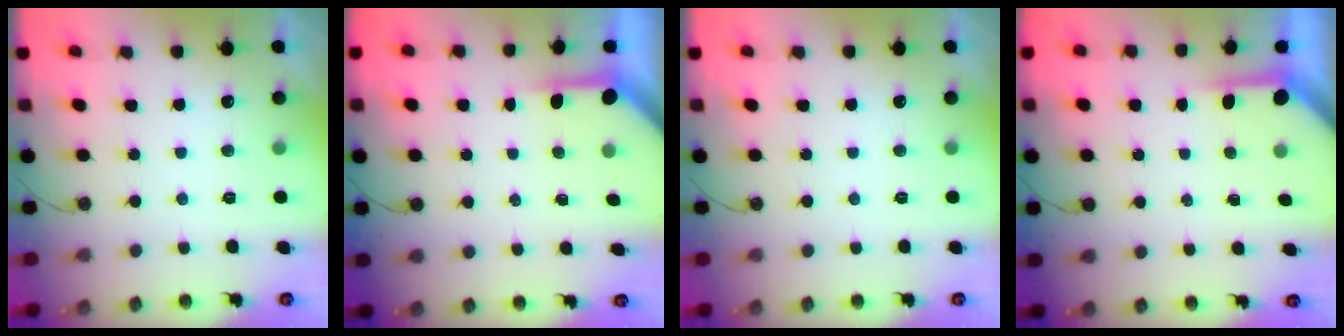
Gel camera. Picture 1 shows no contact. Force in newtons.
{"total": 3.9, "press": 3.9, "slide": 0.4}
{"total": 0.0}
{"total": 3.8, "press": 3.7, "slide": 0.4}